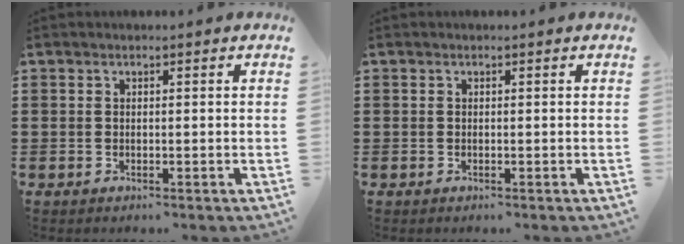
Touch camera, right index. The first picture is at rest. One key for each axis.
{"total": 0.0}